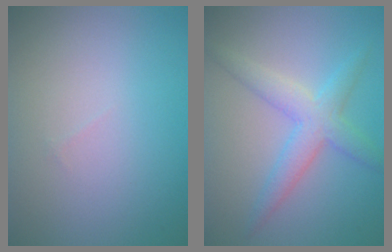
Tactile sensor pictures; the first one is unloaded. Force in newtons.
{"total": 3.7, "press": 3.7, "slide": 0.0}